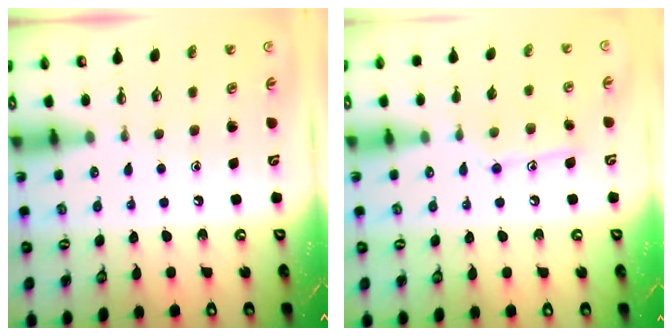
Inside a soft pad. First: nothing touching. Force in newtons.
{"total": 10.8, "press": 10.7, "slide": 0.5}